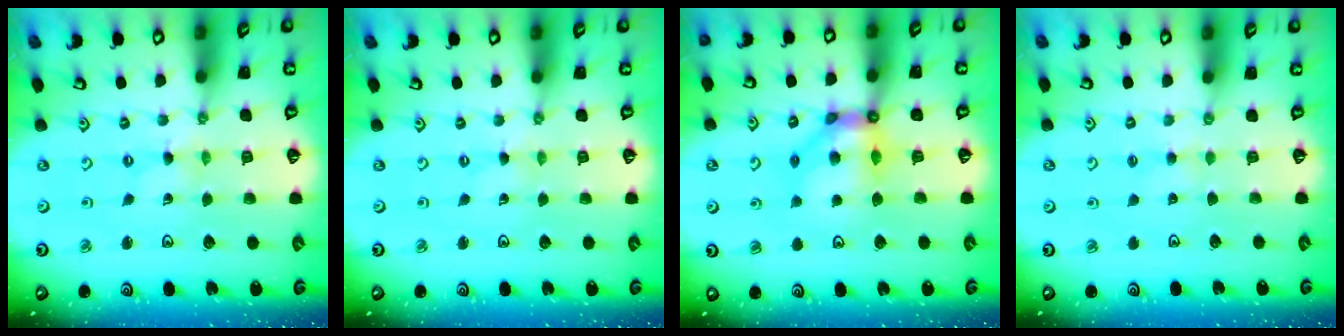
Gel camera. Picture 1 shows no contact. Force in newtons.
{"total": 0.0}
{"total": 10.8, "press": 10.8, "slide": 1.4}
{"total": 1.7, "press": 1.7, "slide": 0.4}